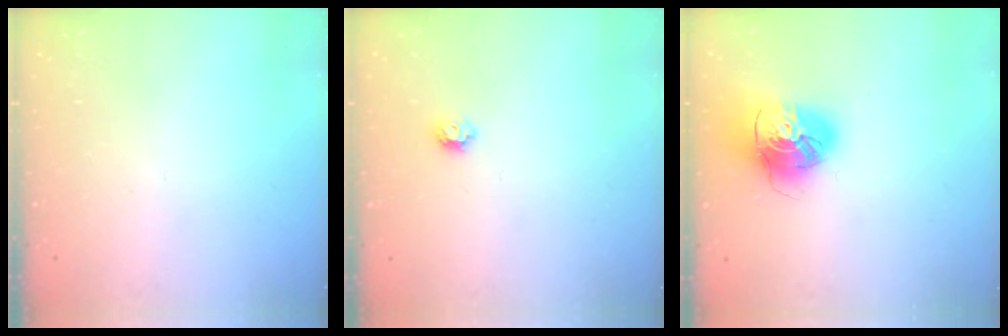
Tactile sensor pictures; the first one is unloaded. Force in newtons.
{"total": 4.9, "press": 4.9, "slide": 0.8}
{"total": 16.2, "press": 16.1, "slide": 2.0}